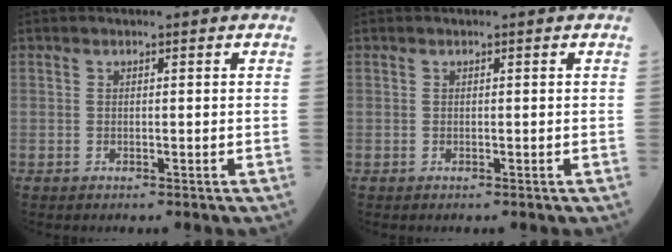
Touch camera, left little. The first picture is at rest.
{"total": 0.0}